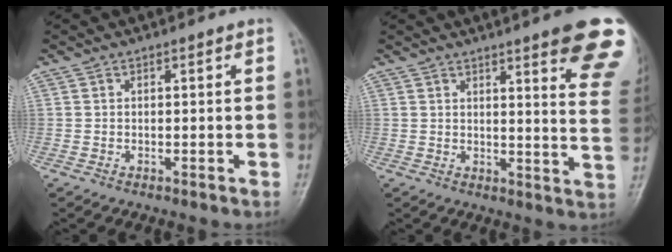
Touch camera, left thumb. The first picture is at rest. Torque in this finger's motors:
{"motor_torque": [3.35, 1.66, 1.74, -1.03, 0.09]}